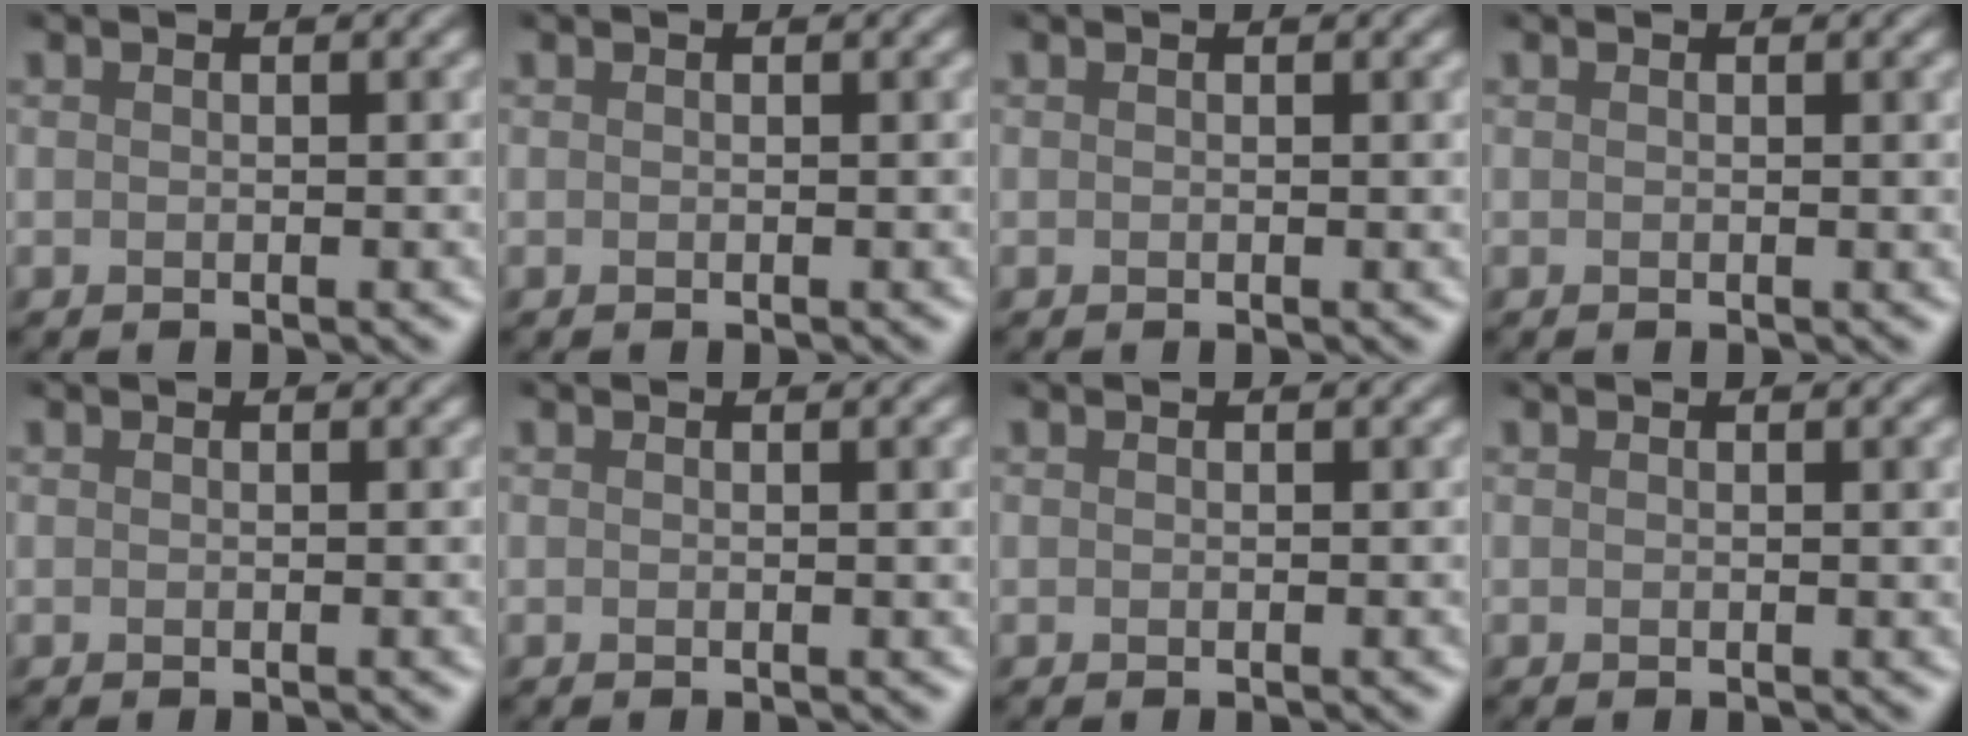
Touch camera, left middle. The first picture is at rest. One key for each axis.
{"total": 0.0}
{"total": 0.0}
{"total": 0.7, "fx": 0.1, "fy": 0.2, "fz": 0.6, "tx": -0.008, "ty": -0.003, "tz": -0.001}
{"total": 0.0}
{"total": 1.1, "fx": 0.0, "fy": 0.4, "fz": 1.0, "tx": -0.010, "ty": -0.003, "tz": -0.001}
{"total": 0.0}
{"total": 0.8, "fx": 0.1, "fy": 0.2, "fz": 0.7, "tx": -0.009, "ty": -0.003, "tz": 0.000}